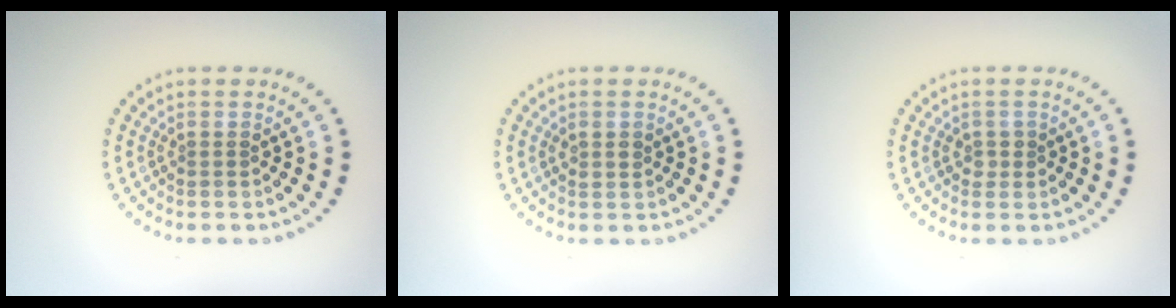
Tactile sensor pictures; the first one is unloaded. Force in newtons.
{"total": 1.1, "press": 1.0, "slide": 0.4}
{"total": 0.8, "press": 0.8, "slide": 0.2}